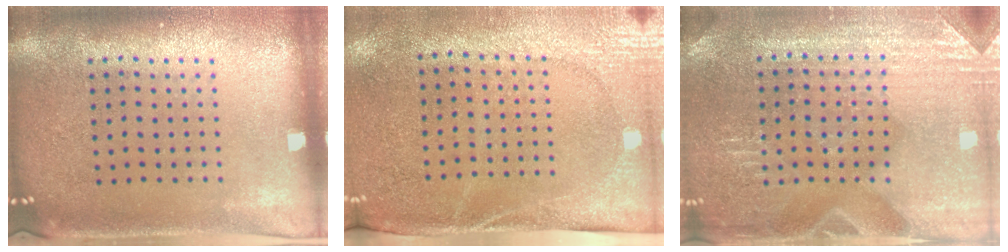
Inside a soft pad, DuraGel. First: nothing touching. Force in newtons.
{"total": 2.7, "press": 2.3, "slide": 1.4}
{"total": 3.2, "press": 3.1, "slide": 0.4}